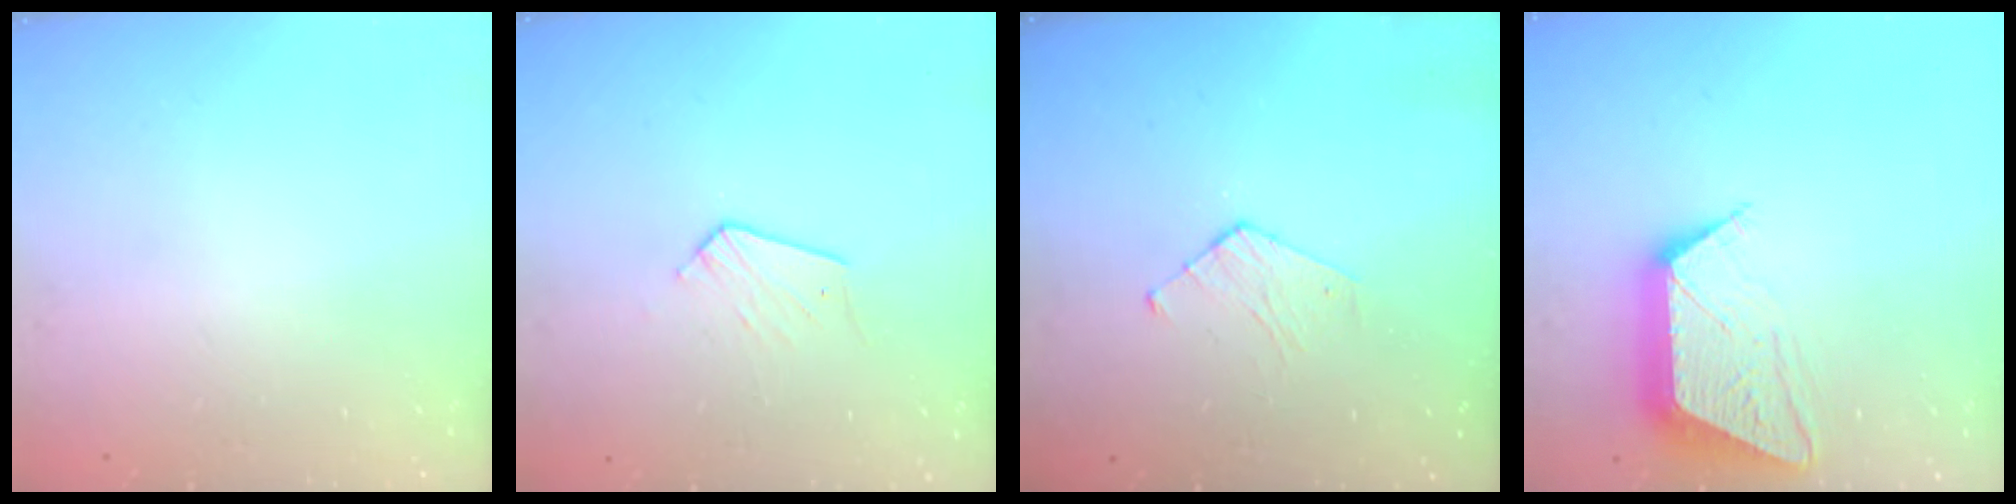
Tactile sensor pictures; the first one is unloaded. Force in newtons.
{"total": 4.7, "press": 4.7, "slide": 0.4}
{"total": 2.8, "press": 2.7, "slide": 0.3}
{"total": 13.0, "press": 12.9, "slide": 1.0}